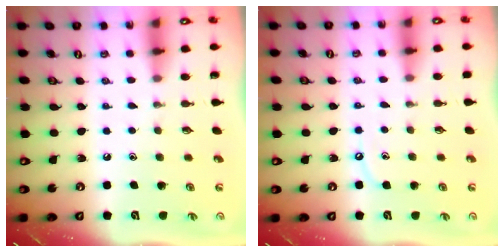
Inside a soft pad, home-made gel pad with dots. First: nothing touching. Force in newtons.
{"total": 4.0, "press": 4.0, "slide": 0.2}